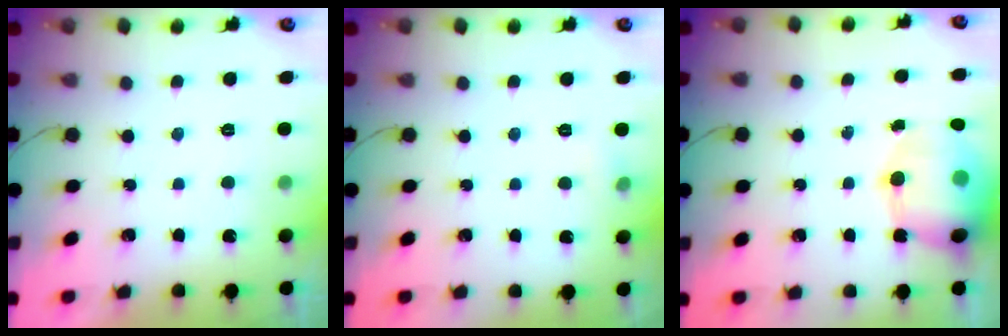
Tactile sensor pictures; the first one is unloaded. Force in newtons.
{"total": 3.4, "press": 3.2, "slide": 1.0}
{"total": 14.9, "press": 14.5, "slide": 3.7}